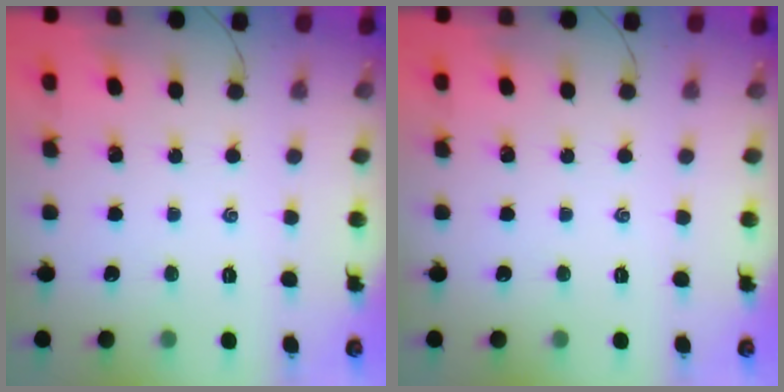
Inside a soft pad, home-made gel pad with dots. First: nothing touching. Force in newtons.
{"total": 0.0}